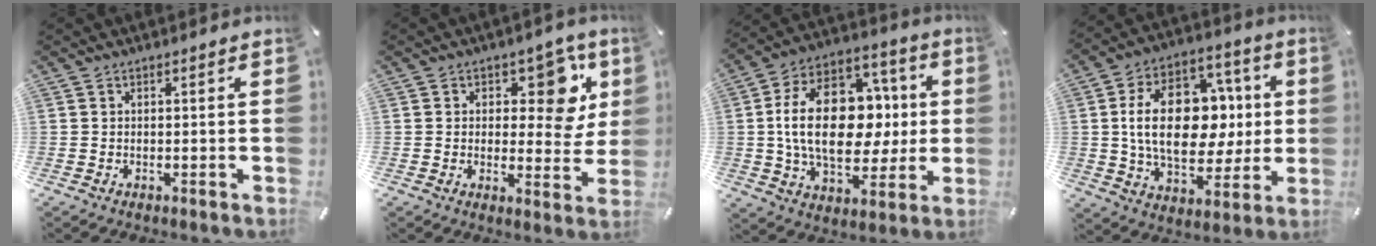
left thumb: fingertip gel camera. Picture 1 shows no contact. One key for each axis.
{"total": 11.2, "fx": 4.5, "fy": 6.6, "fz": 7.8, "tx": -0.091, "ty": -0.023, "tz": 0.073}
{"total": 22.8, "fx": 0.8, "fy": 15.4, "fz": 16.8, "tx": -0.316, "ty": 0.008, "tz": 0.015}
{"total": 21.3, "fx": 1.4, "fy": 14.5, "fz": 15.6, "tx": -0.281, "ty": 0.007, "tz": 0.023}